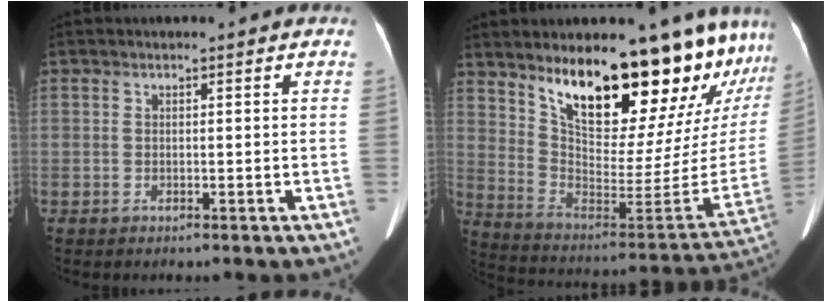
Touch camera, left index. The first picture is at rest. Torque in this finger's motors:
{"motor_torque": [1.00, -1.14, 1.05, 0.21]}